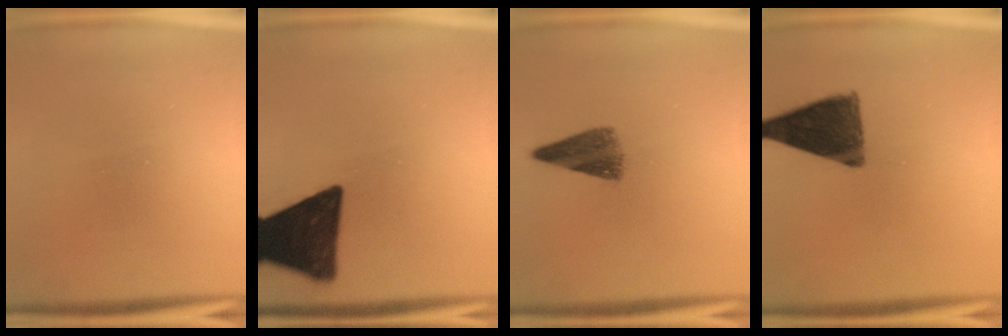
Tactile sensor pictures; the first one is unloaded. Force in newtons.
{"total": 17.4}
{"total": 5.4}
{"total": 11.5}